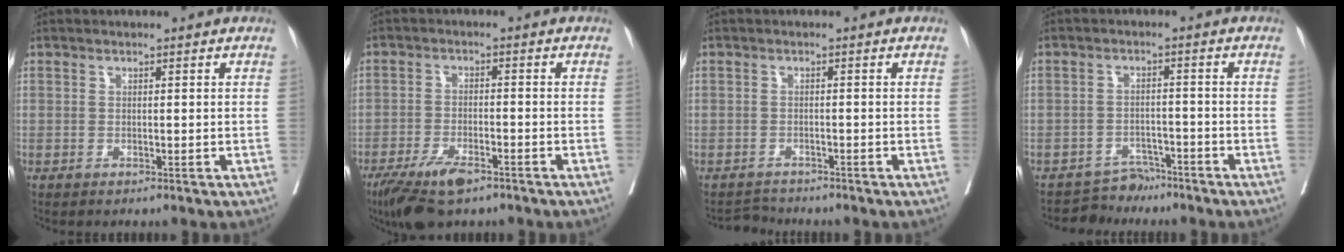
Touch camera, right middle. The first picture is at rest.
{"total": 8.0, "force": [-5.5, 2.5, 5.2], "torque": [-0.097, -0.012, -0.095]}
{"total": 2.3, "force": [-2.2, 0.2, -0.7], "torque": [0.014, -0.011, -0.036]}
{"total": 4.3, "force": [-3.8, 1.7, -0.7], "torque": [0.015, 0.006, -0.062]}